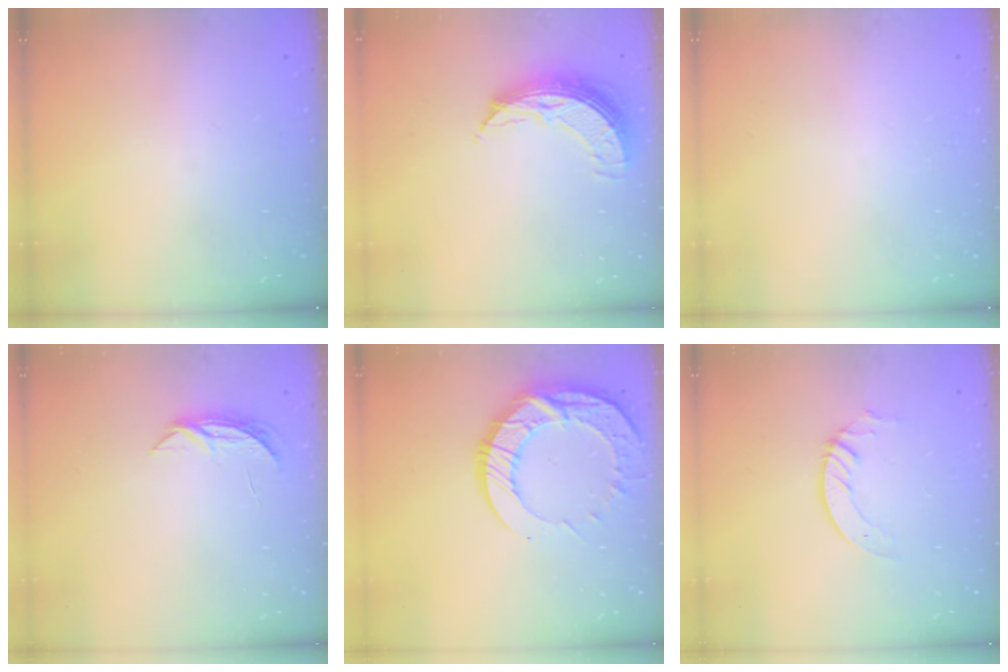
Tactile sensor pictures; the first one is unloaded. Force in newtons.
{"total": 8.7, "press": 8.6, "slide": 0.9}
{"total": 0.0}
{"total": 4.8, "press": 4.7, "slide": 0.5}
{"total": 14.6, "press": 14.6, "slide": 1.2}
{"total": 3.4, "press": 3.4, "slide": 0.3}